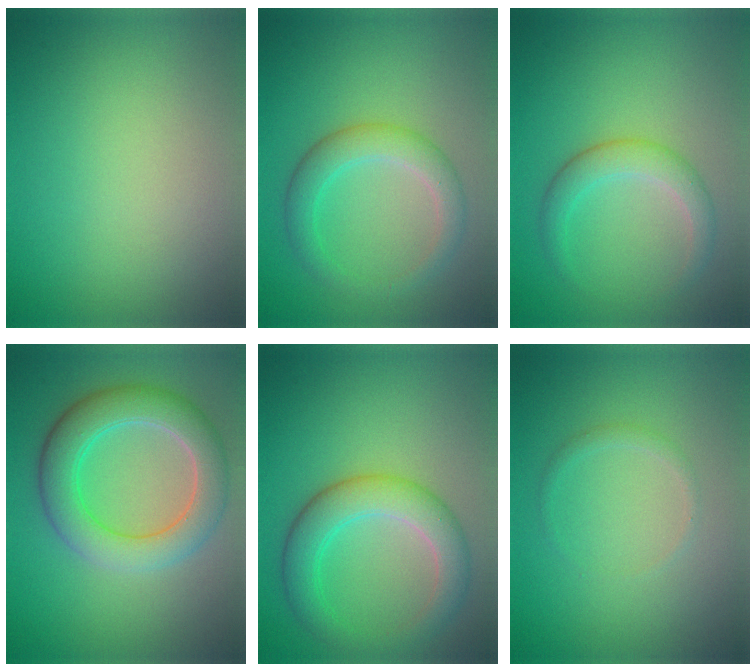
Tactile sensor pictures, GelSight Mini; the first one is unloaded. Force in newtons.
{"total": 3.4, "press": 3.4, "slide": 0.2}
{"total": 2.7, "press": 2.7, "slide": 0.2}
{"total": 6.0, "press": 6.0, "slide": 0.4}
{"total": 5.1, "press": 5.1, "slide": 0.0}
{"total": 0.9, "press": 0.9, "slide": 0.0}